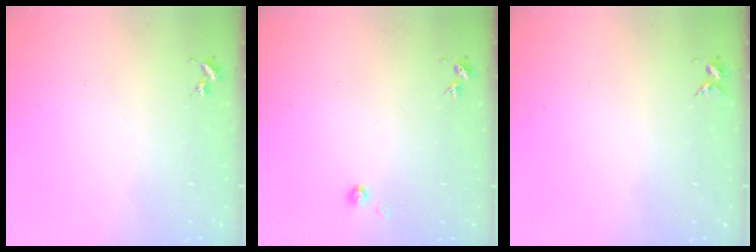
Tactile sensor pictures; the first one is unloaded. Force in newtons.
{"total": 3.2, "press": 3.2, "slide": 0.3}
{"total": 3.7, "press": 3.6, "slide": 0.4}